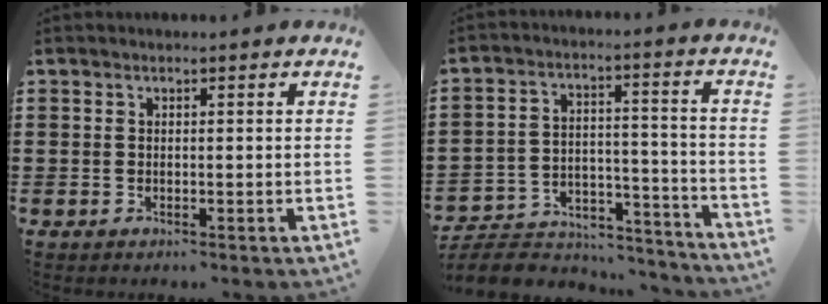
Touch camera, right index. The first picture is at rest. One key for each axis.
{"total": 7.1, "fx": -6.6, "fy": 1.9, "fz": 1.7, "tx": -0.034, "ty": 0.015, "tz": -0.132}